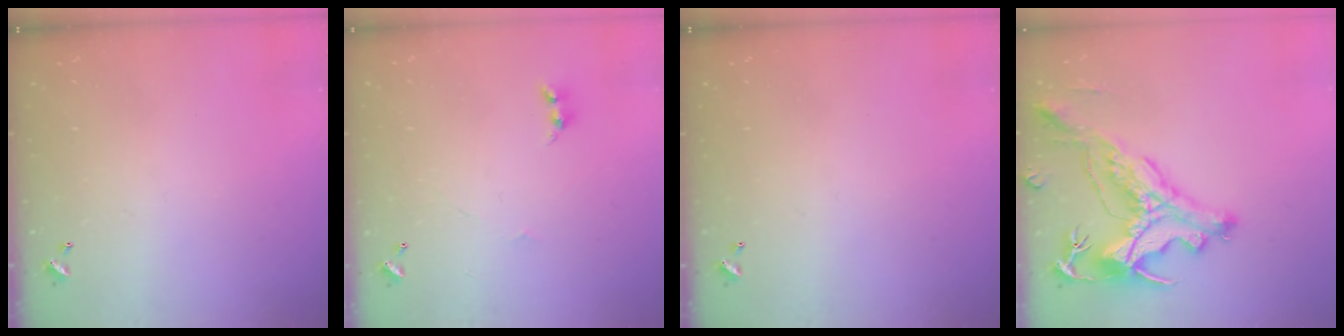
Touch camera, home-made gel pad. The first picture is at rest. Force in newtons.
{"total": 2.1, "press": 2.0, "slide": 0.5}
{"total": 0.0}
{"total": 4.0, "press": 3.8, "slide": 1.3}